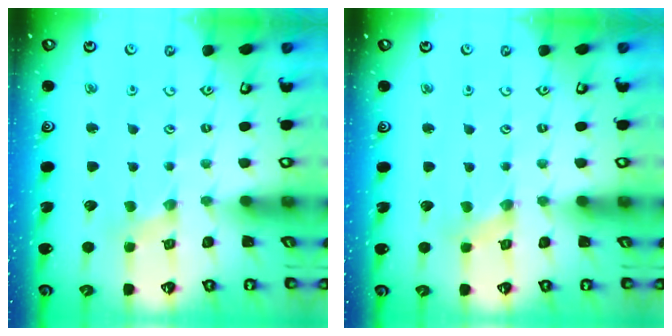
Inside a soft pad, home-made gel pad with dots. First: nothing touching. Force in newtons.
{"total": 0.0}